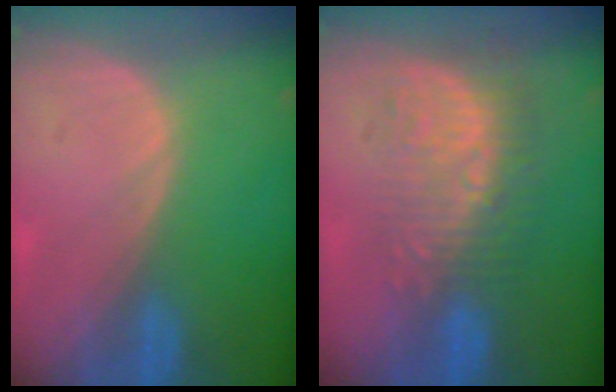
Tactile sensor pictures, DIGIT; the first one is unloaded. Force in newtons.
{"total": 10.0, "press": 8.7, "slide": 5.0}